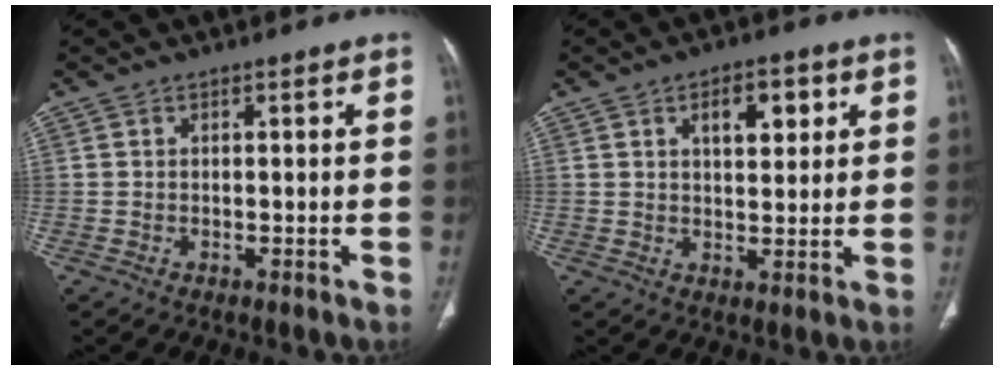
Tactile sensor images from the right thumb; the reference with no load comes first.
{"total": 7.0, "force": [2.9, 3.5, 5.3], "torque": [-0.058, -0.010, 0.042]}